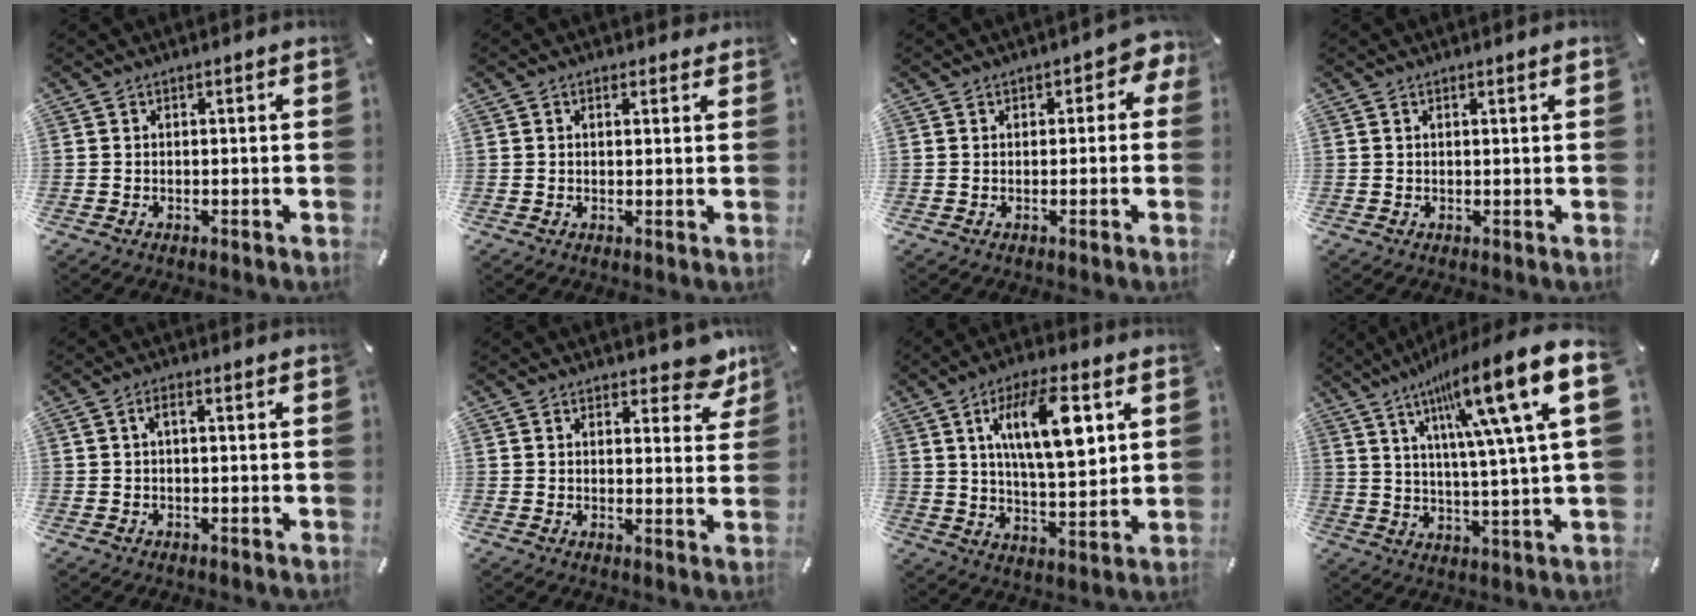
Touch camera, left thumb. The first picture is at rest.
{"total": 1.5, "force": [0.7, 1.1, 0.8], "torque": [-0.009, 0.001, 0.011]}
{"total": 3.2, "force": [0.5, 2.4, 2.1], "torque": [-0.017, 0.002, 0.003]}
{"total": 0.7, "force": [0.4, 0.1, 0.6], "torque": [-0.013, 0.000, 0.006]}
{"total": 2.1, "force": [-0.1, 0.7, 2.0], "torque": [-0.038, 0.007, -0.004]}
{"total": 6.3, "force": [4.7, 3.1, 3.0], "torque": [-0.015, -0.035, 0.076]}
{"total": 15.5, "force": [5.8, 6.1, 13.0], "torque": [-0.230, -0.010, 0.089]}
{"total": 19.8, "force": [8.6, 2.8, 17.6], "torque": [-0.293, -0.041, 0.115]}